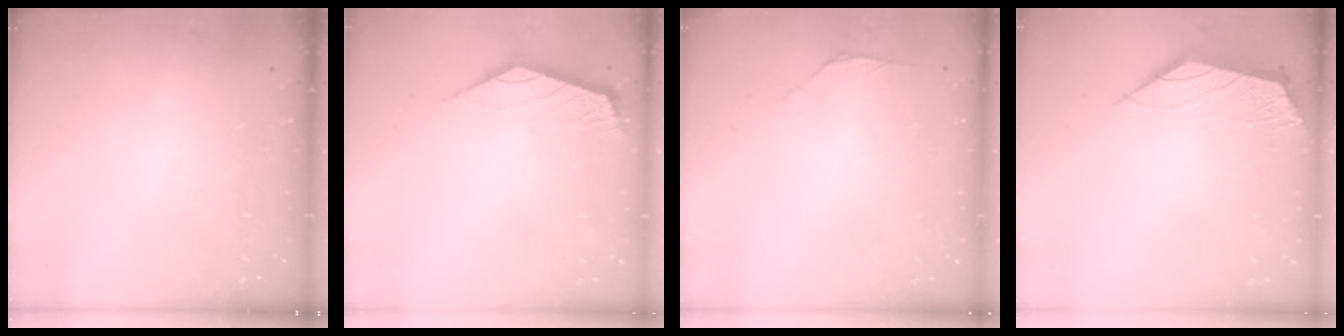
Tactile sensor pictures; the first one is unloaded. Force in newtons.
{"total": 2.4, "press": 2.3, "slide": 0.4}
{"total": 1.8, "press": 1.7, "slide": 0.6}
{"total": 1.6, "press": 1.5, "slide": 0.5}